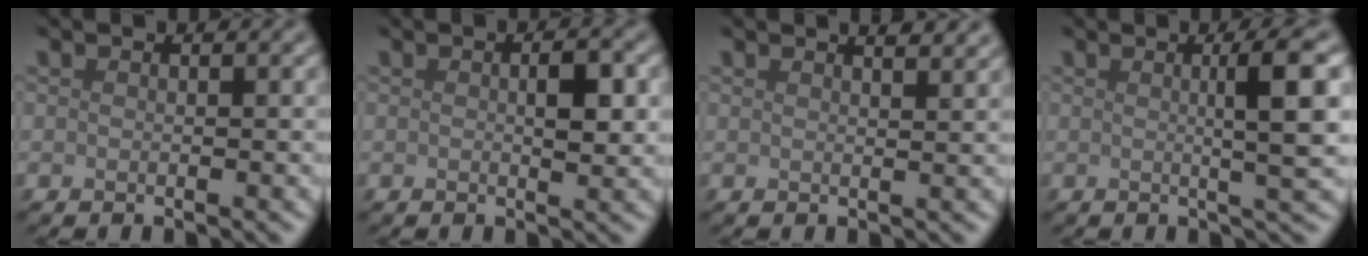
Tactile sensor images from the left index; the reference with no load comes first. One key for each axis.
{"total": 2.7, "fx": 0.3, "fy": 0.8, "fz": 2.5, "tx": -0.039, "ty": 0.001, "tz": 0.004}
{"total": 2.7, "fx": 2.1, "fy": 0.9, "fz": 1.5, "tx": -0.001, "ty": 0.013, "tz": 0.006}
{"total": 5.3, "fx": 0.8, "fy": 0.8, "fz": 5.2, "tx": -0.074, "ty": 0.008, "tz": 0.010}